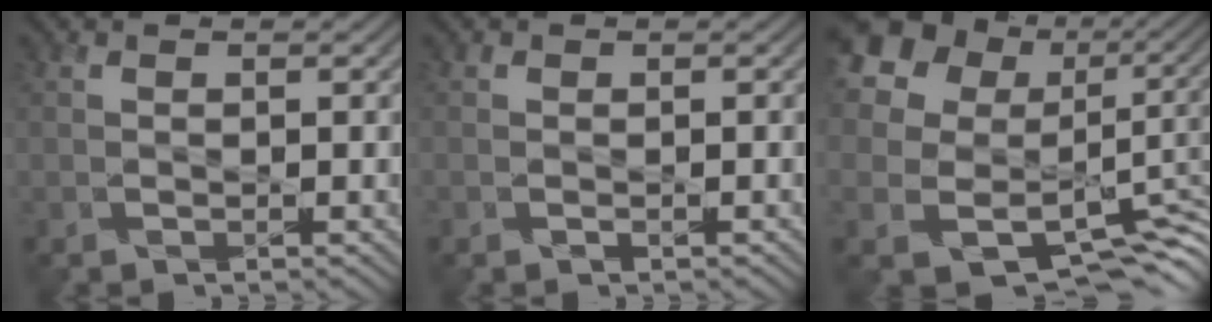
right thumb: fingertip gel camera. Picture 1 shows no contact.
{"total": 0.8, "force": [-0.3, 0.7, 0.1], "torque": [0.001, -0.007, -0.007]}
{"total": 18.3, "force": [3.3, 14.5, 10.7], "torque": [-0.251, 0.011, 0.090]}